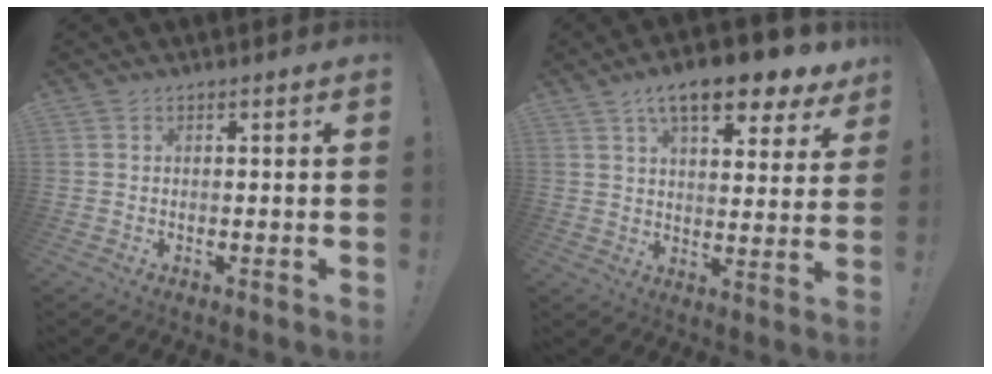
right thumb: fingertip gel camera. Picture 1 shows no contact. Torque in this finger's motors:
{"motor_torque": [-0.26, 2.13, 0.72, 0.32, 0.36]}